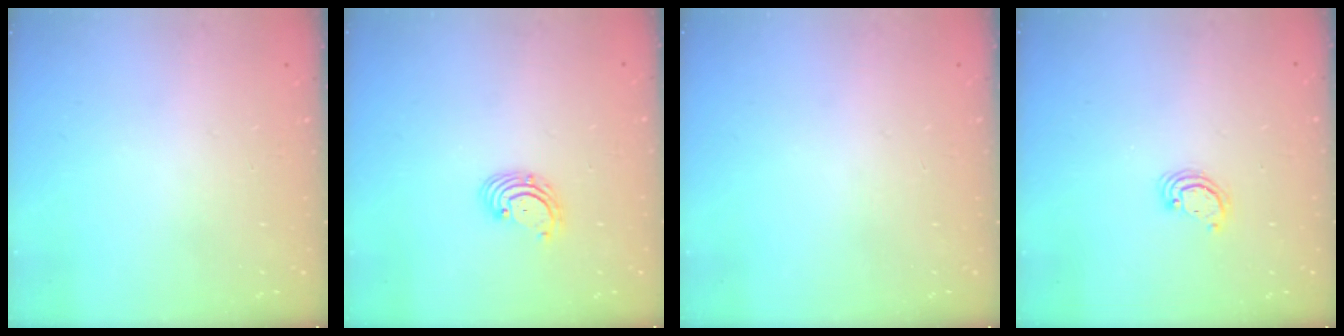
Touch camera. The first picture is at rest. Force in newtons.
{"total": 2.9, "press": 2.9, "slide": 0.3}
{"total": 0.0}
{"total": 3.0, "press": 2.9, "slide": 0.3}